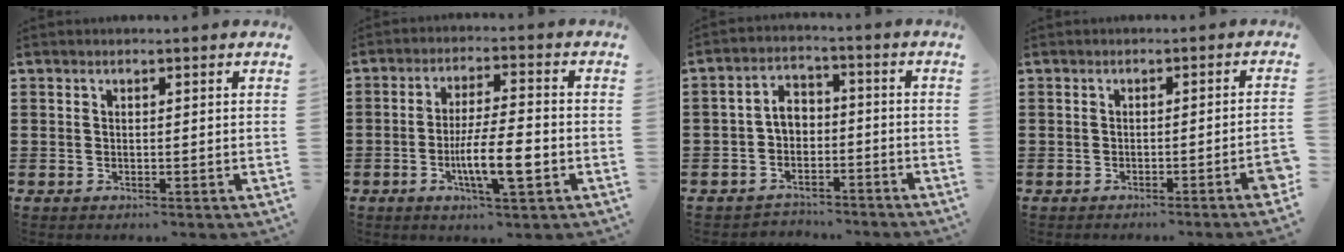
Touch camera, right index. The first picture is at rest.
{"total": 8.8, "force": [-2.6, 1.7, 8.2], "torque": [-0.152, -0.007, -0.047]}
{"total": 4.1, "force": [-2.5, 2.8, 1.6], "torque": [-0.045, 0.010, -0.054]}
{"total": 2.4, "force": [-1.4, -0.6, 1.8], "torque": [-0.029, -0.008, -0.026]}